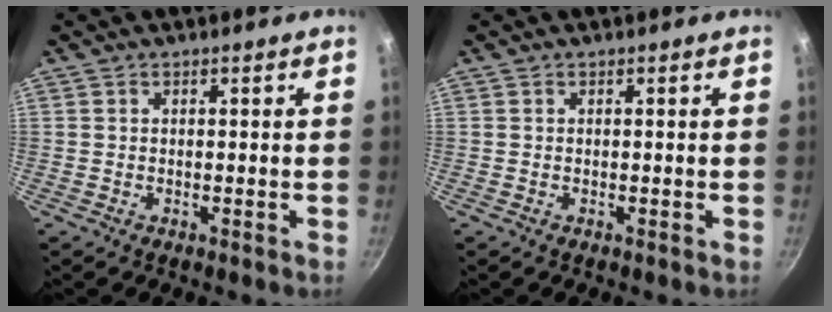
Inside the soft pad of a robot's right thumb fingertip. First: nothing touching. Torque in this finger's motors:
{"motor_torque": [0.00, 0.00, 0.00, 0.00, 0.00]}